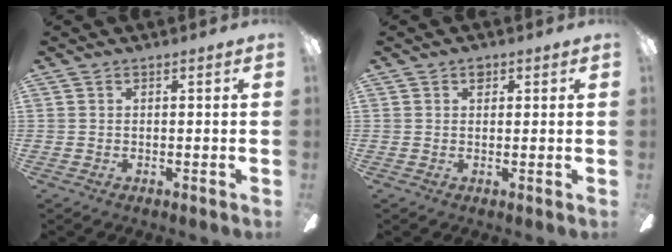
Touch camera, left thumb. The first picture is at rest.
{"total": 1.8, "force": [1.0, 1.3, 0.8], "torque": [-0.001, -0.002, 0.014]}